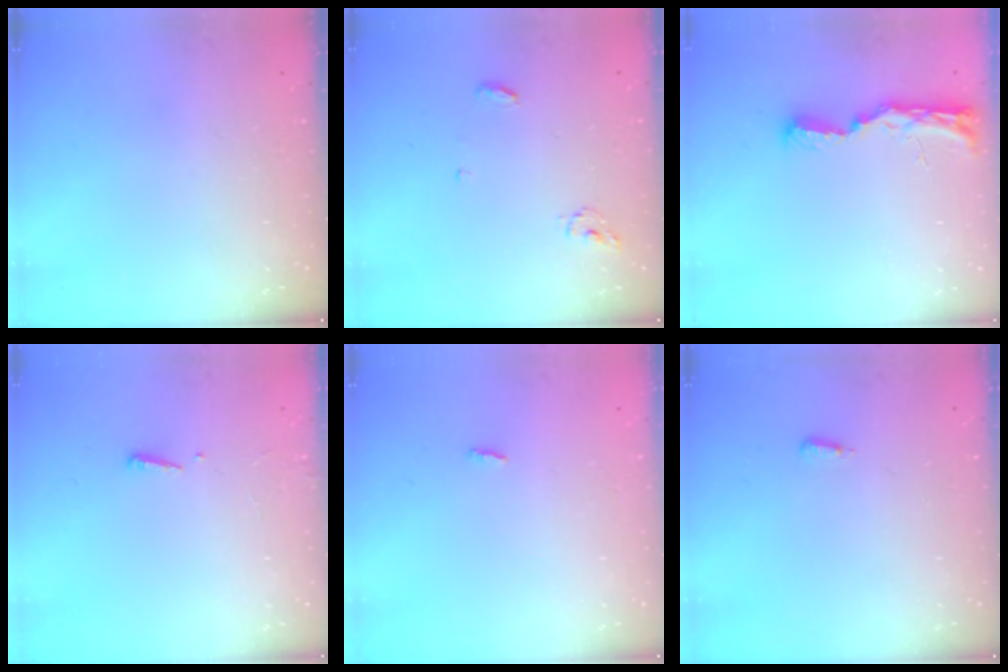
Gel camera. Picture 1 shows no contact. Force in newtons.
{"total": 3.5, "press": 3.5, "slide": 0.3}
{"total": 10.5, "press": 9.6, "slide": 4.3}
{"total": 2.4, "press": 2.4, "slide": 0.2}
{"total": 1.9, "press": 1.9, "slide": 0.2}
{"total": 3.6, "press": 2.7, "slide": 2.5}